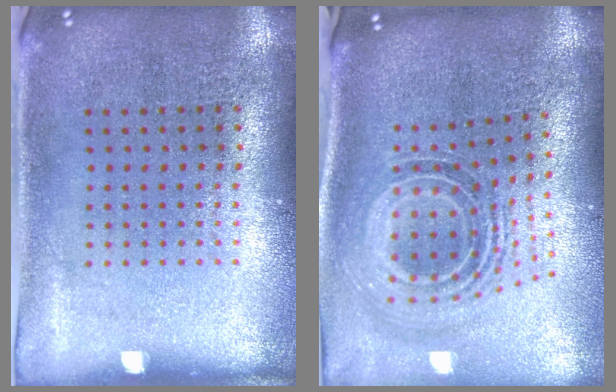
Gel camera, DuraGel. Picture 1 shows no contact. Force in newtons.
{"total": 1.7, "press": 1.3, "slide": 1.0}